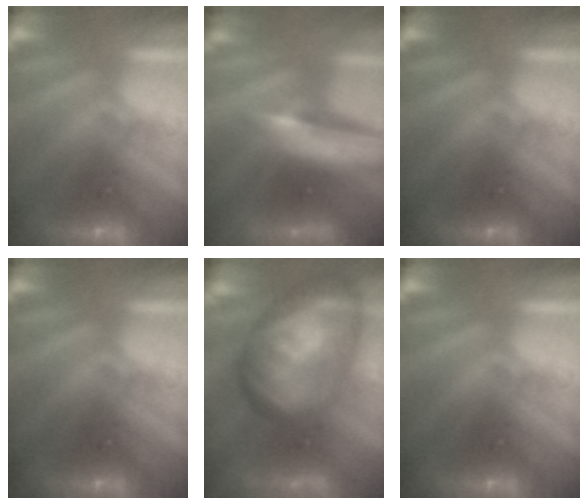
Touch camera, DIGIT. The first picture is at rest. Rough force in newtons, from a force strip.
{"total": 8.4}
{"total": 0.0}
{"total": 0.0}
{"total": 9.3}
{"total": 0.0}